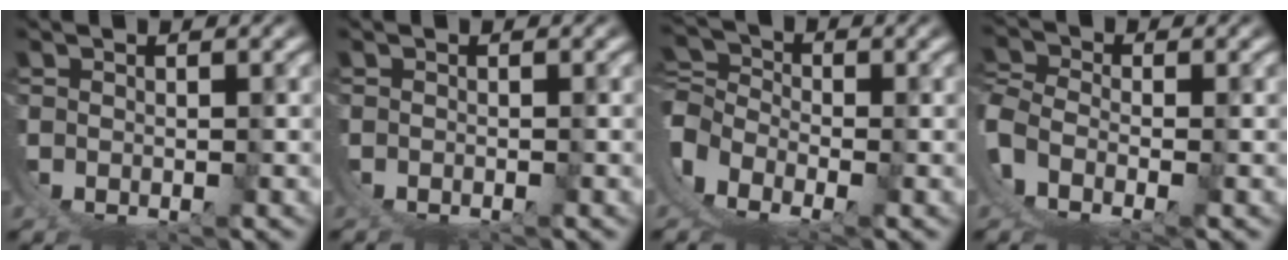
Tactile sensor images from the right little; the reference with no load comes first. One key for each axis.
{"total": 1.1, "fx": -1.0, "fy": 0.2, "fz": -0.2, "tx": 0.000, "ty": -0.004, "tz": -0.016}
{"total": 7.4, "fx": -1.8, "fy": 6.1, "fz": 3.8, "tx": -0.100, "ty": -0.037, "tz": -0.028}
{"total": 4.7, "fx": -2.0, "fy": 2.6, "fz": 3.4, "tx": -0.089, "ty": -0.028, "tz": -0.024}